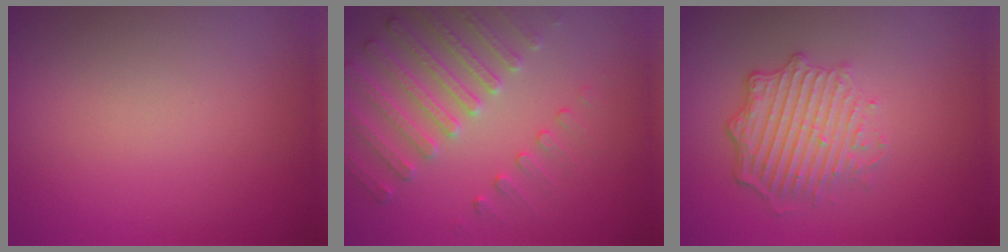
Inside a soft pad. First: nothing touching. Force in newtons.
{"total": 3.7, "press": 3.7, "slide": 0.3}
{"total": 5.0, "press": 3.6, "slide": 3.5}